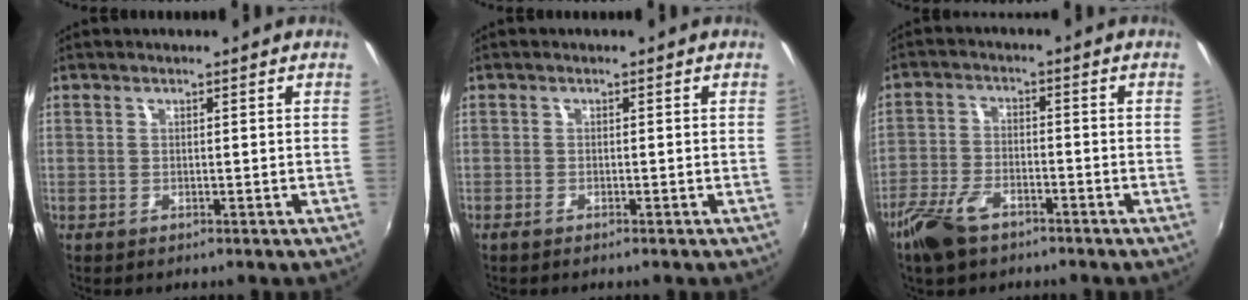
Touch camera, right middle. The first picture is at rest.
{"total": 1.0, "force": [-0.9, 0.1, 0.5], "torque": [-0.012, -0.003, -0.019]}
{"total": 8.1, "force": [-5.6, 3.7, 4.5], "torque": [-0.110, -0.005, -0.110]}